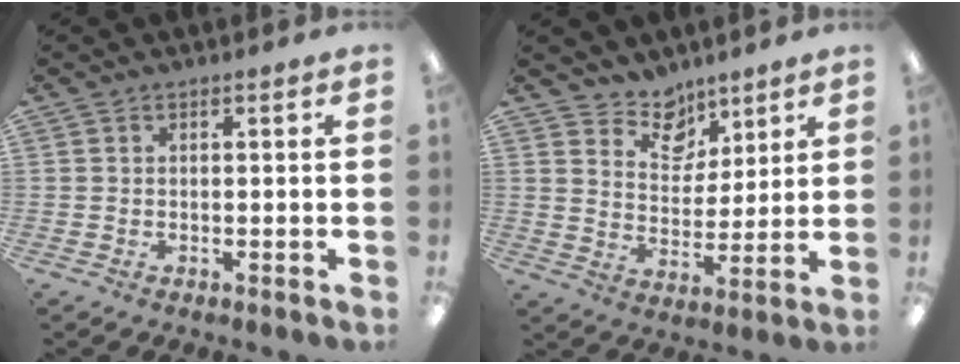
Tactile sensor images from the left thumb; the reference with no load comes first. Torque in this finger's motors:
{"motor_torque": [0.10, -0.06, 0.06, -0.19, -0.05]}